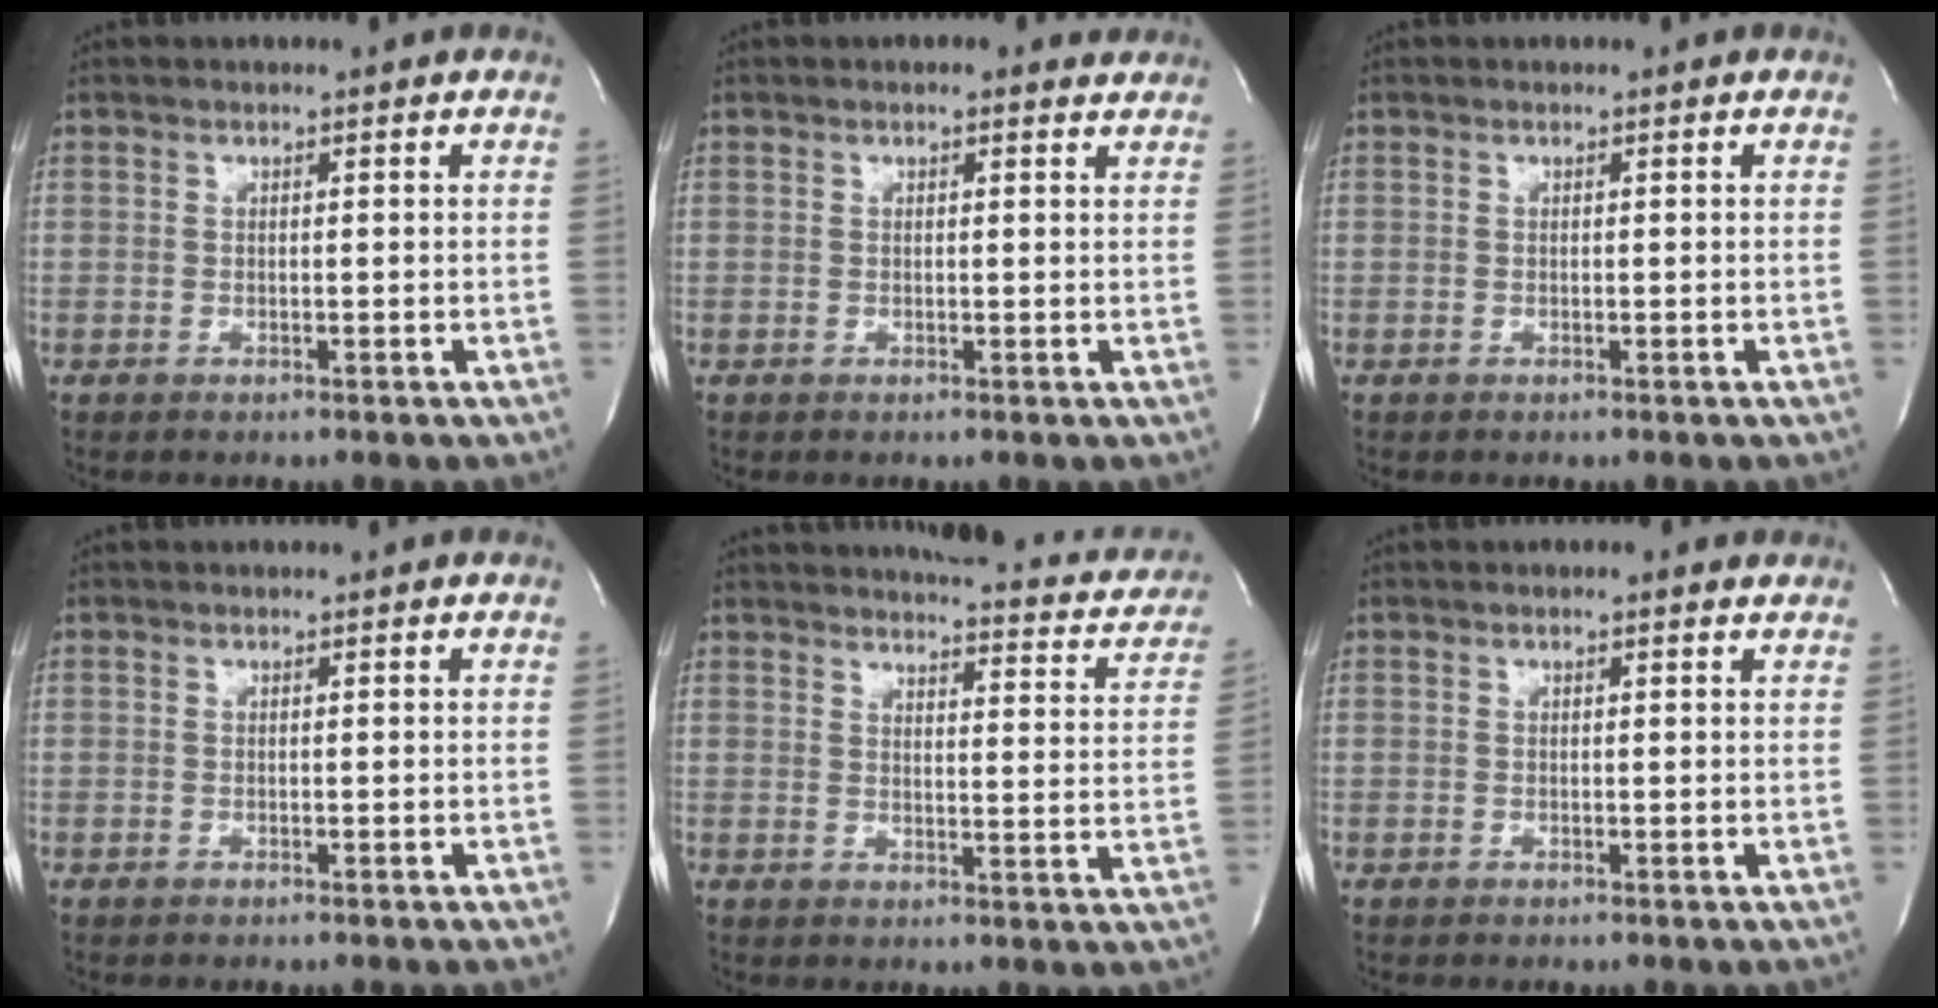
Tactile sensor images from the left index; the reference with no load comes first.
{"total": 2.1, "force": [1.5, 0.9, 1.1], "torque": [-0.016, 0.006, 0.011]}
{"total": 0.0}
{"total": 0.0}
{"total": 16.9, "force": [15.4, 3.7, 5.8], "torque": [-0.051, -0.040, 0.159]}
{"total": 1.2, "force": [0.7, 0.4, 0.8], "torque": [-0.017, 0.005, 0.006]}